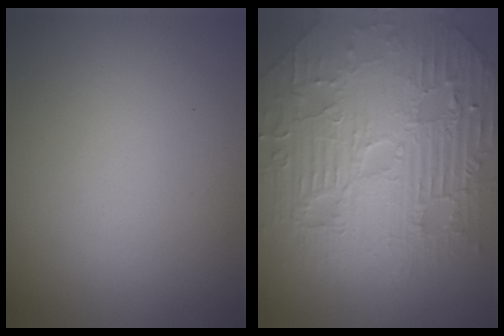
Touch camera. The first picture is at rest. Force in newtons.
{"total": 11.7, "press": 7.5, "slide": 8.9}